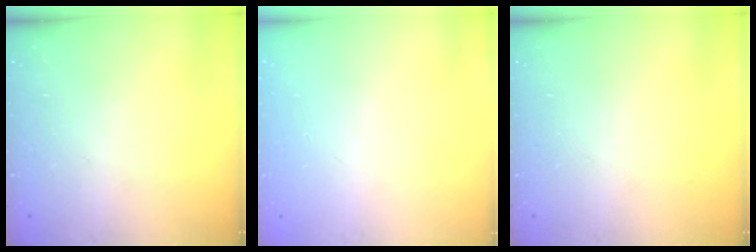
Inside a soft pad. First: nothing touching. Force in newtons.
{"total": 0.8, "press": 0.4, "slide": 0.7}
{"total": 0.0}